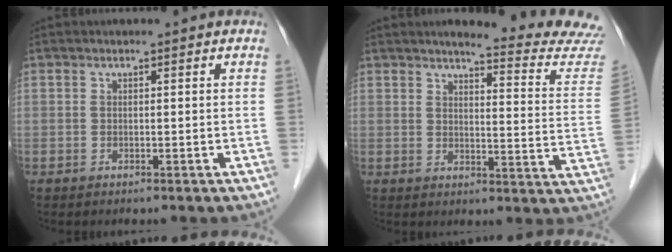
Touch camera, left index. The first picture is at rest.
{"total": 15.1, "force": [14.6, -0.9, 3.9], "torque": [-0.044, -0.100, 0.153]}